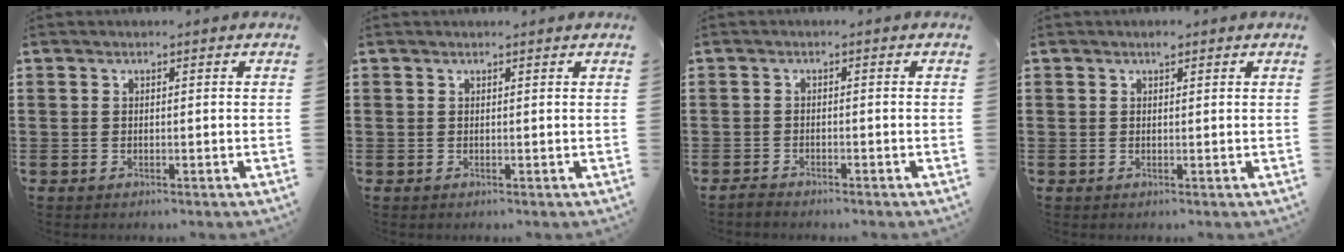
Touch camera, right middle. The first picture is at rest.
{"total": 0.0}
{"total": 1.1, "force": [-1.1, 0.0, 0.1], "torque": [-0.008, -0.001, -0.022]}
{"total": 1.1, "force": [0.7, 0.6, 0.6], "torque": [-0.012, 0.004, 0.012]}